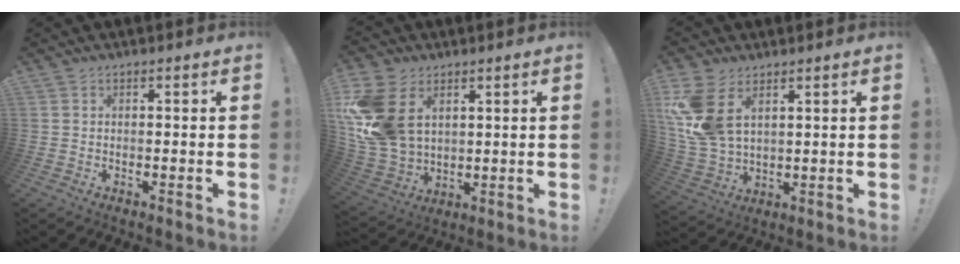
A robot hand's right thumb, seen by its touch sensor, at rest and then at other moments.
{"total": 19.0, "force": [4.6, 13.6, 12.4], "torque": [-0.251, -0.019, 0.094]}
{"total": 12.6, "force": [5.4, 7.5, 8.6], "torque": [-0.178, -0.027, 0.107]}